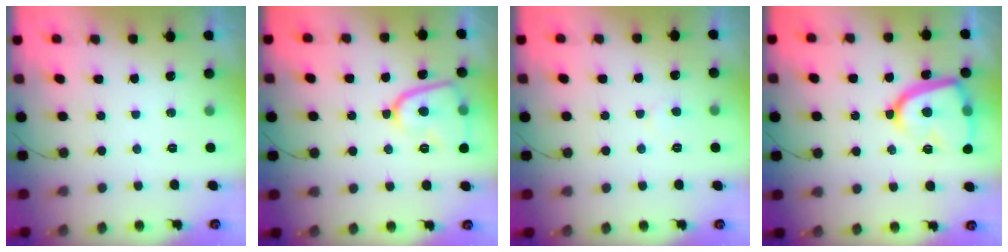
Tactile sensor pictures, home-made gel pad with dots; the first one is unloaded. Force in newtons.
{"total": 11.1, "press": 11.0, "slide": 1.5}
{"total": 2.0, "press": 2.0, "slide": 0.2}
{"total": 16.8, "press": 16.8, "slide": 1.5}